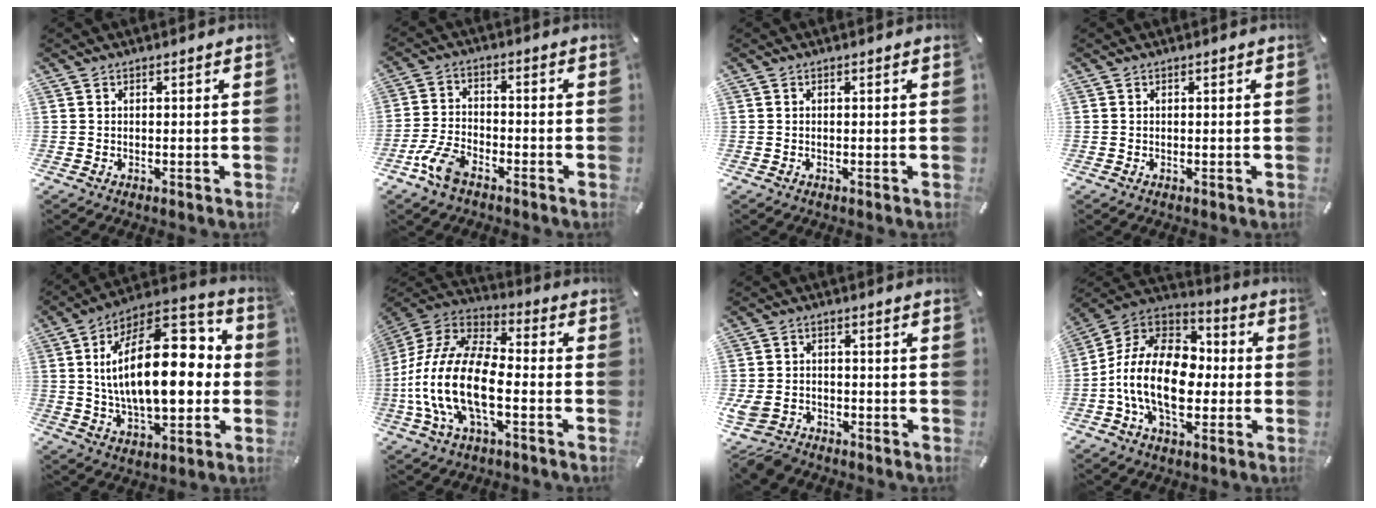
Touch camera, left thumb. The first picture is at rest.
{"total": 7.7, "force": [-4.9, 3.7, 4.6], "torque": [-0.114, 0.011, -0.097]}
{"total": 0.0}
{"total": 0.0}
{"total": 27.6, "force": [3.0, 14.2, 23.4], "torque": [-0.400, -0.007, 0.046]}
{"total": 18.1, "force": [-6.4, 9.3, 14.2], "torque": [-0.313, 0.012, -0.116]}
{"total": 6.6, "force": [-4.1, 4.2, 3.0], "torque": [-0.076, 0.011, -0.080]}
{"total": 17.5, "force": [-4.1, 11.8, 12.3], "torque": [-0.268, 0.017, -0.078]}